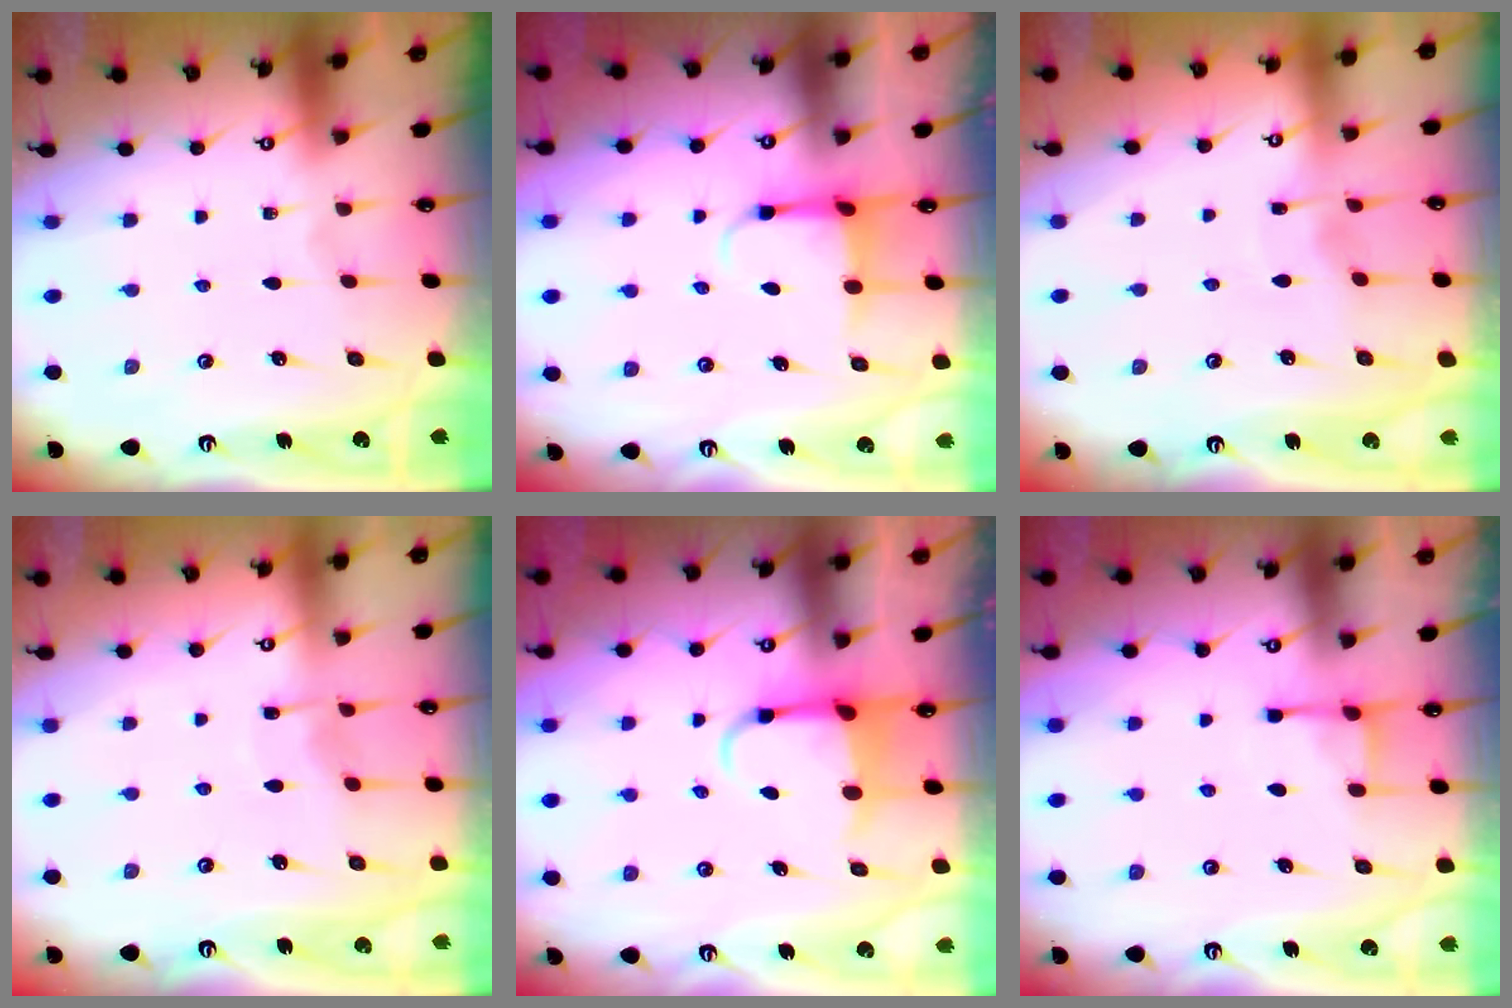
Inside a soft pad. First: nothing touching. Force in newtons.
{"total": 4.0, "press": 3.8, "slide": 1.2}
{"total": 3.3, "press": 3.3, "slide": 0.4}
{"total": 5.5, "press": 5.5, "slide": 0.7}
{"total": 3.8, "press": 3.7, "slide": 1.0}
{"total": 4.0, "press": 3.9, "slide": 0.6}